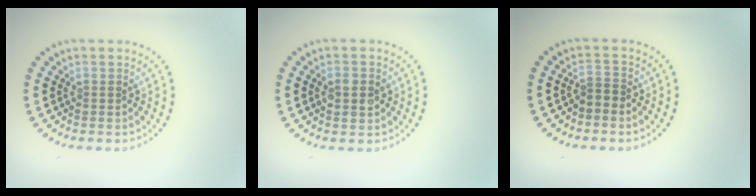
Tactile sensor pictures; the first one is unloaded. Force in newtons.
{"total": 2.5, "press": 2.5, "slide": 0.1}
{"total": 0.9, "press": 0.6, "slide": 0.7}